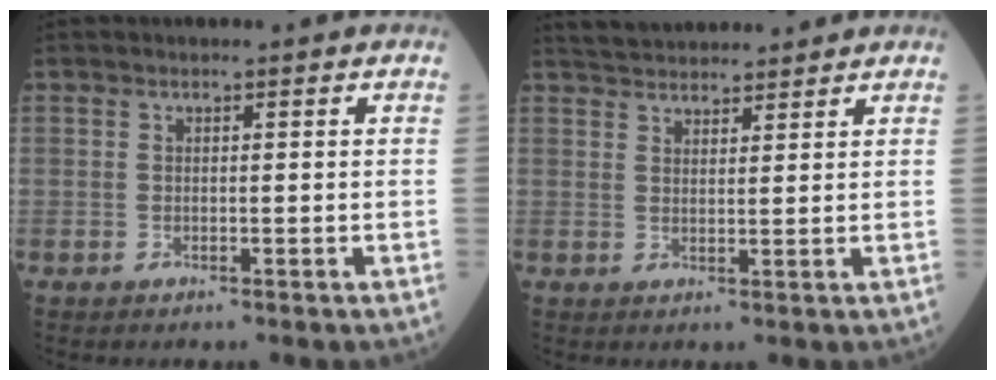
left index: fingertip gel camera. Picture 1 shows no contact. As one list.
[{"total": 8.1, "force": [7.7, 1.7, 2.0], "torque": [-0.034, 0.030, 0.120]}]